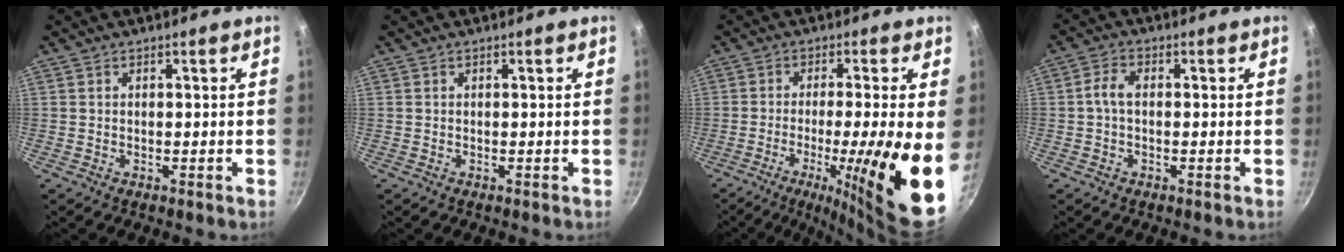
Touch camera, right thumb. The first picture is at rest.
{"total": 0.0}
{"total": 17.5, "force": [-3.5, 2.0, 17.0], "torque": [-0.246, -0.008, -0.049]}
{"total": 3.2, "force": [-0.1, 1.9, 2.6], "torque": [-0.054, 0.015, -0.008]}